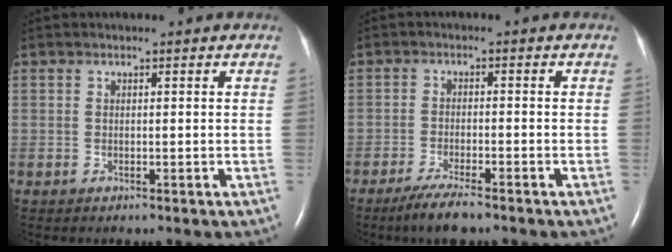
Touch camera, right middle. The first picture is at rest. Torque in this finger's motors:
{"motor_torque": [0.03, -0.04, 0.03, 0.01]}